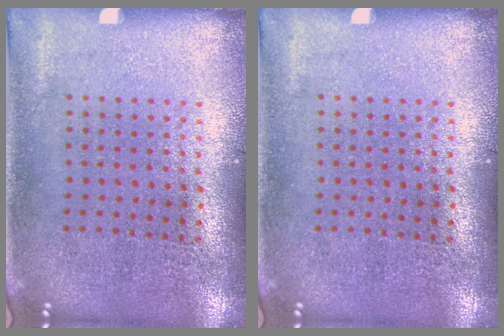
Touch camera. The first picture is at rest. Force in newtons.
{"total": 0.0}